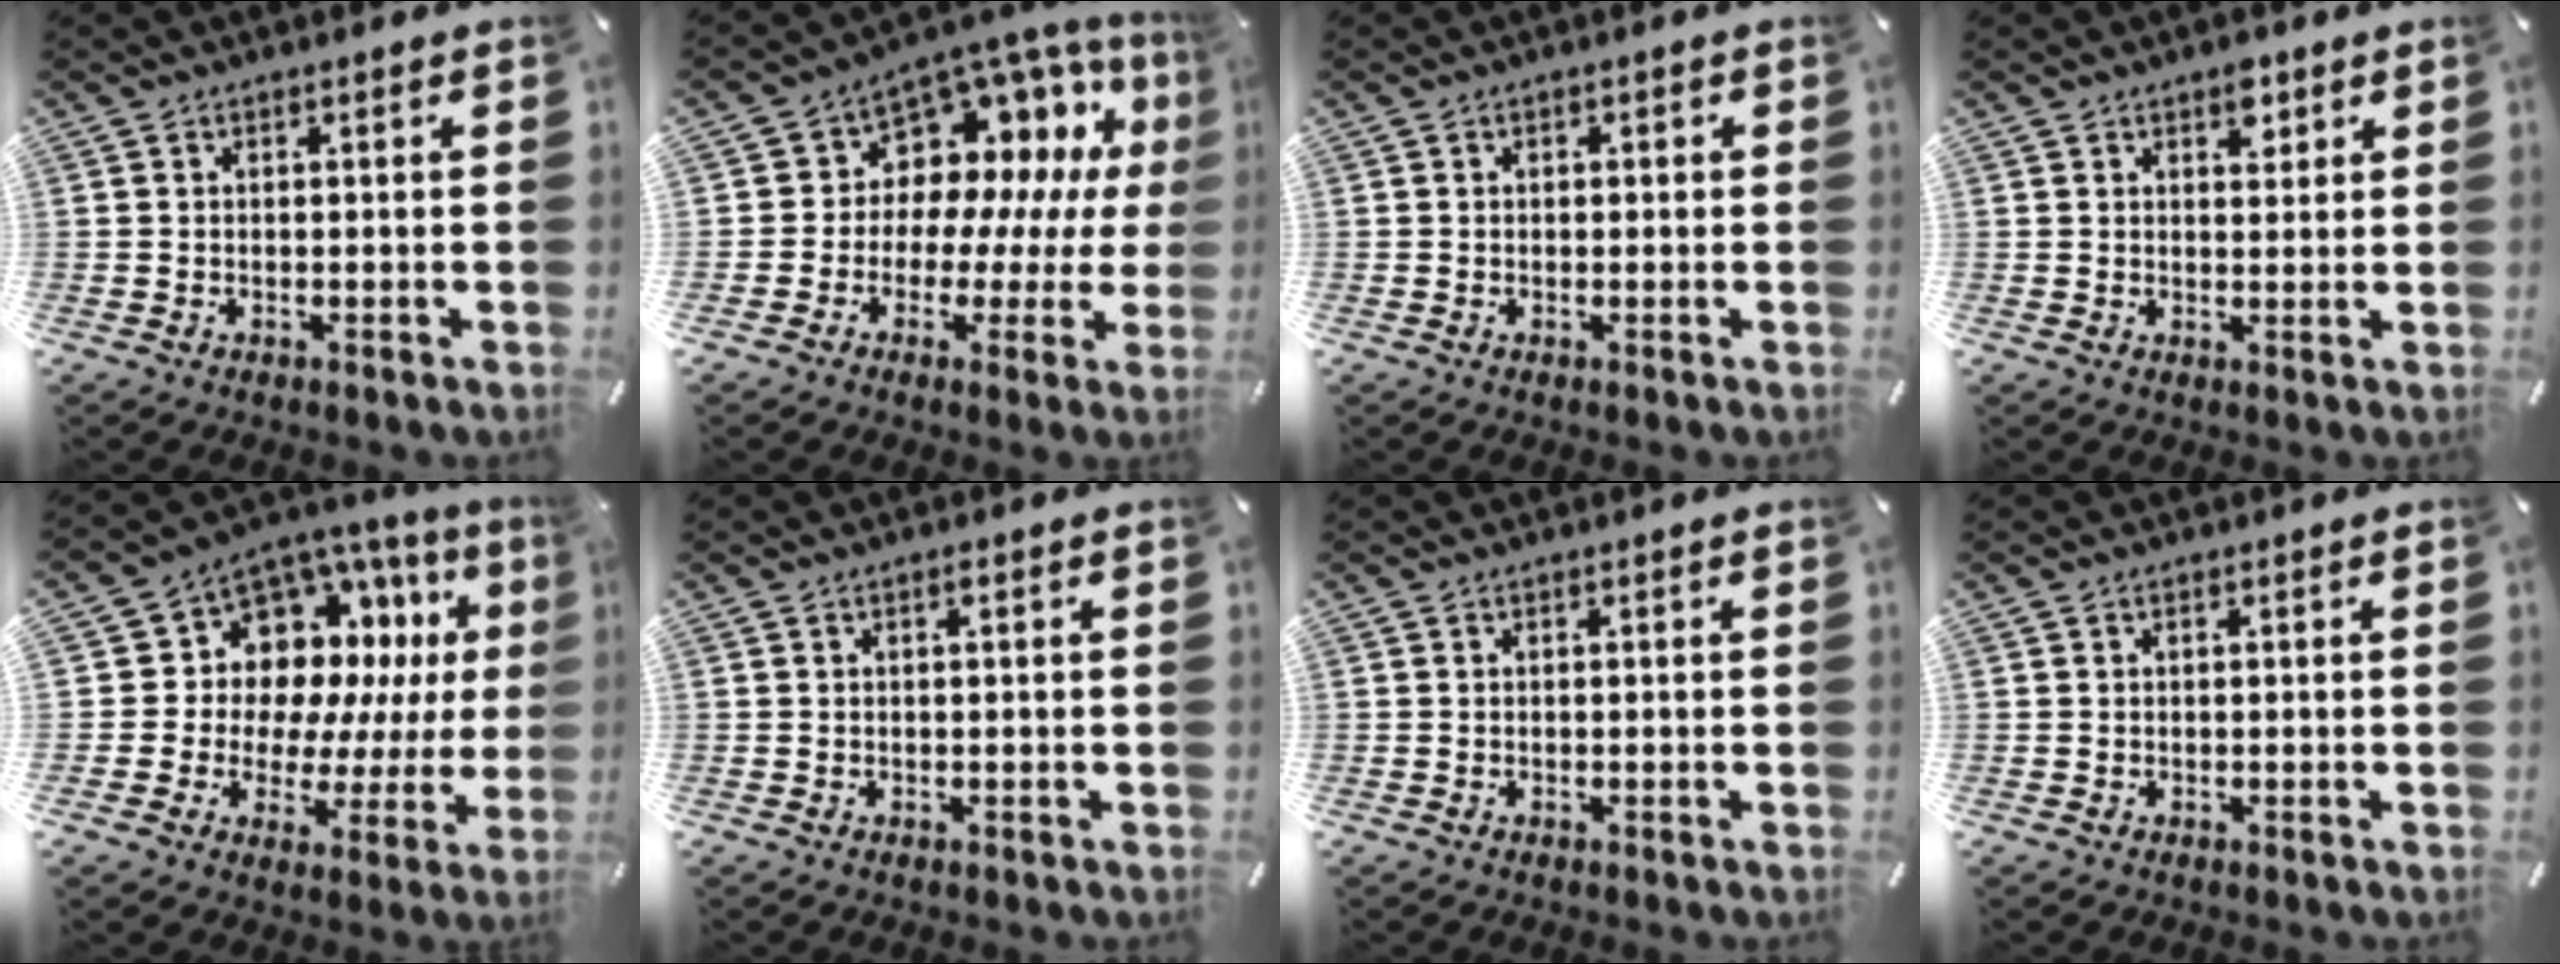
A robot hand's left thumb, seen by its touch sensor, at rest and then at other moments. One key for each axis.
{"total": 9.0, "fx": 5.0, "fy": 7.2, "fz": 2.0, "tx": -0.042, "ty": -0.072, "tz": 0.094}
{"total": 0.8, "fx": -0.1, "fy": 0.7, "fz": 0.4, "tx": -0.007, "ty": 0.005, "tz": -0.004}
{"total": 4.0, "fx": 2.3, "fy": 2.4, "fz": 2.2, "tx": -0.008, "ty": -0.010, "tz": 0.031}
{"total": 10.5, "fx": 5.2, "fy": 8.4, "fz": 3.5, "tx": -0.064, "ty": -0.074, "tz": 0.101}
{"total": 0.8, "fx": 0.3, "fy": 0.1, "fz": 0.8, "tx": -0.016, "ty": 0.002, "tz": 0.004}
{"total": 0.0}
{"total": 0.0}